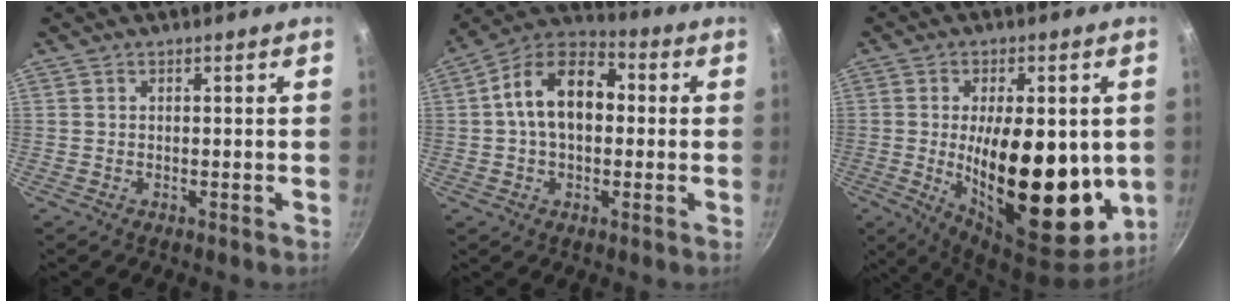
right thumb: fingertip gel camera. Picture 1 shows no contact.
{"total": 14.0, "force": [1.2, 9.1, 10.5], "torque": [-0.141, 0.033, -0.002]}
{"total": 22.5, "force": [-1.3, 10.3, 20.0], "torque": [-0.282, -0.025, -0.012]}